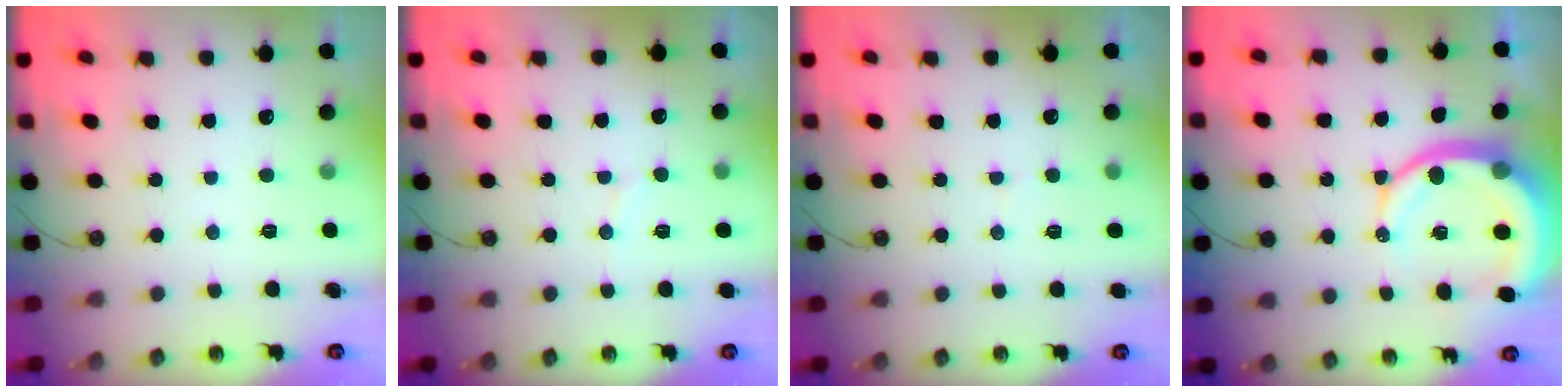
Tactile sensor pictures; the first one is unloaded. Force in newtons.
{"total": 3.3, "press": 3.3, "slide": 0.4}
{"total": 2.6, "press": 2.4, "slide": 0.9}
{"total": 12.6, "press": 12.5, "slide": 1.6}